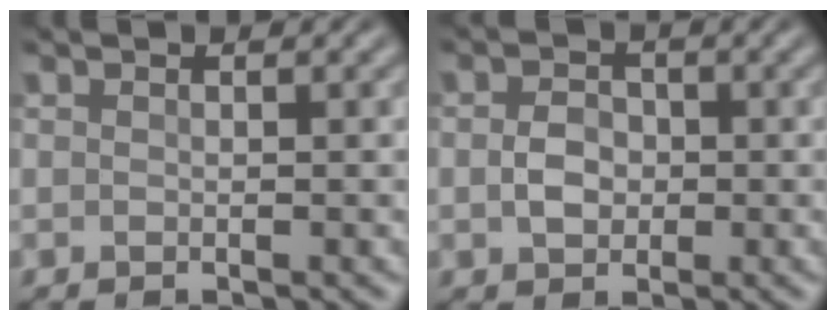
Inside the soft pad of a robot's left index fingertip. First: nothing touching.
{"total": 2.6, "force": [-0.3, 2.0, 1.6], "torque": [-0.031, 0.001, -0.009]}